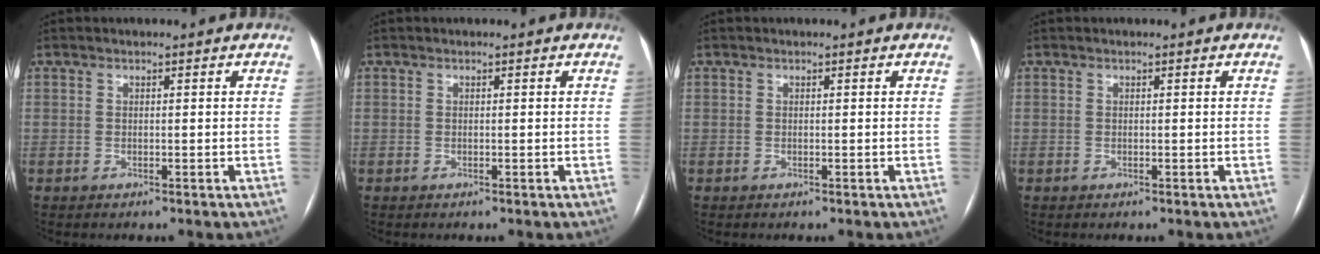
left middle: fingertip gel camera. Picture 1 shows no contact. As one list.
[{"total": 0.0}, {"total": 0.0}, {"total": 0.0}]